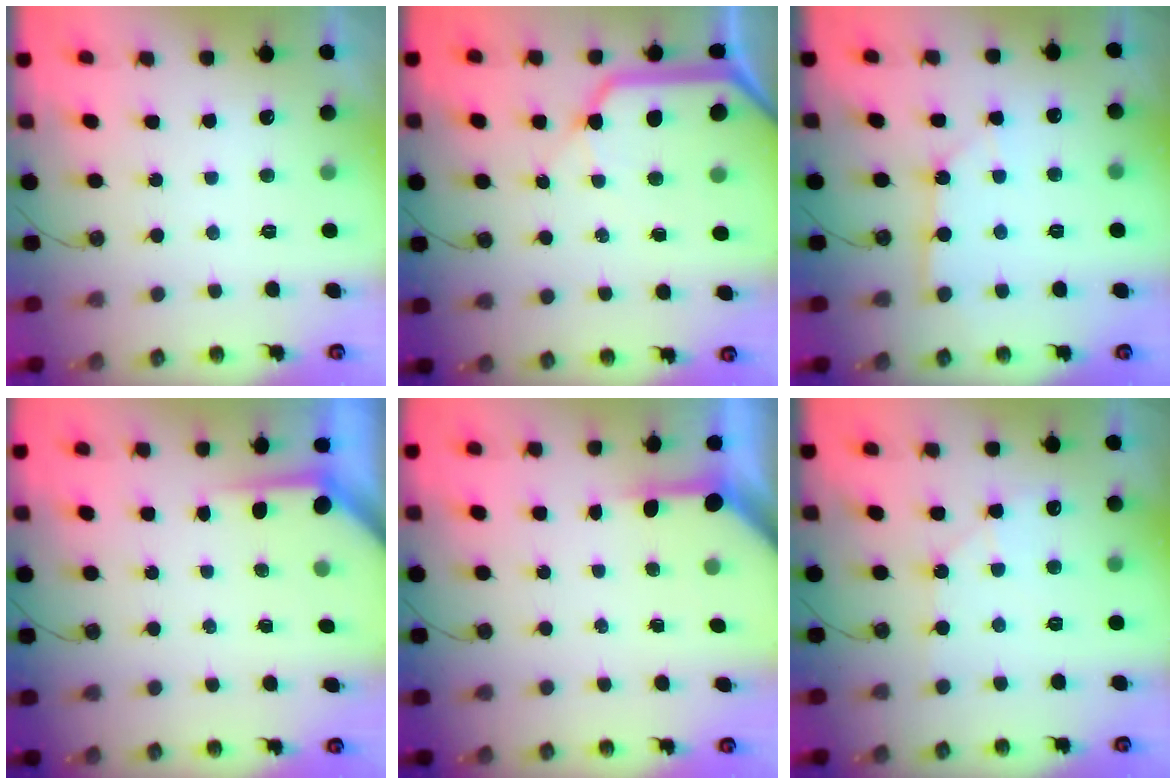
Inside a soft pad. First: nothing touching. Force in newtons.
{"total": 13.2, "press": 13.1, "slide": 1.8}
{"total": 4.0, "press": 4.0, "slide": 0.4}
{"total": 3.6, "press": 3.6, "slide": 0.4}
{"total": 3.4, "press": 3.4, "slide": 0.4}
{"total": 6.7, "press": 6.6, "slide": 0.8}